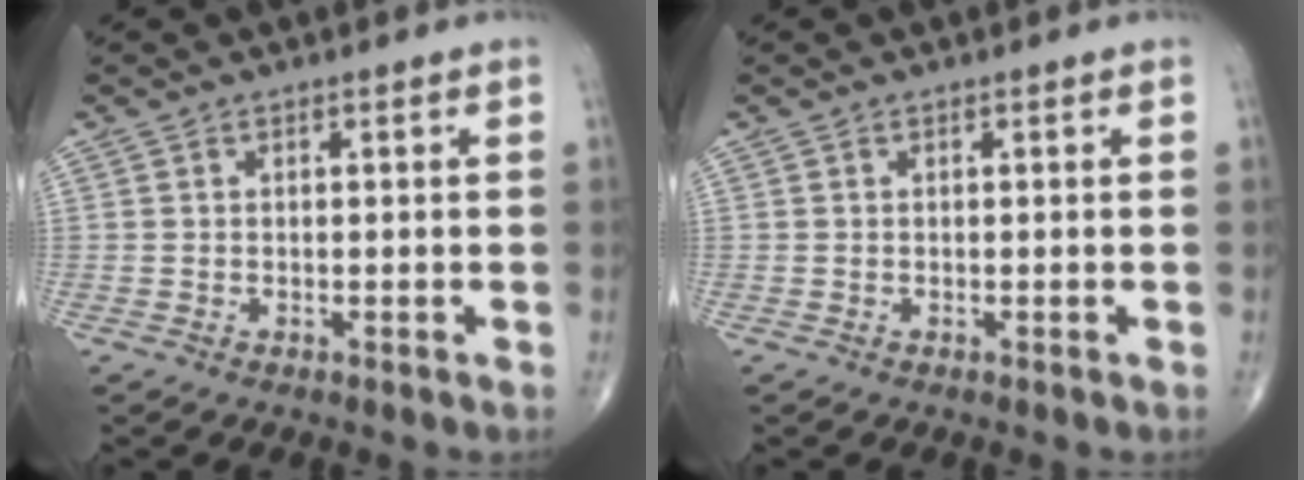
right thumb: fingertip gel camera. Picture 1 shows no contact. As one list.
[{"total": 0.0}]